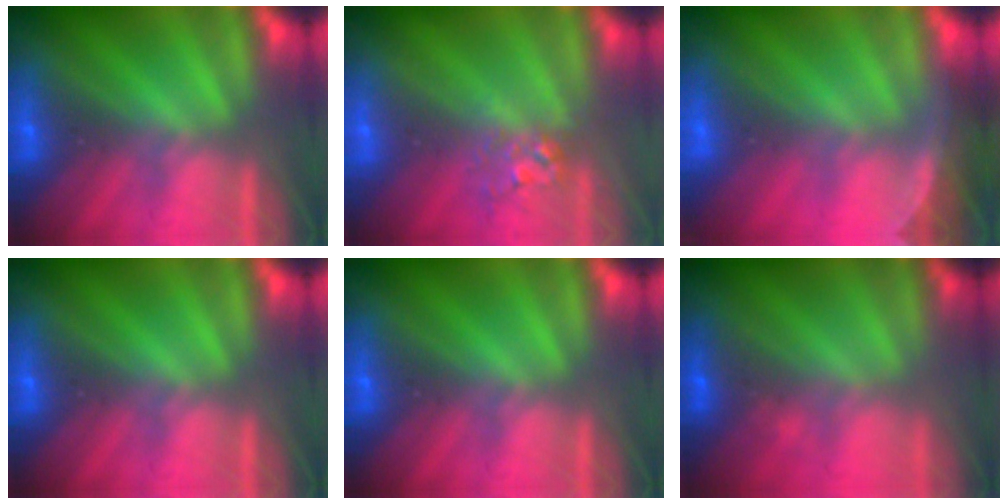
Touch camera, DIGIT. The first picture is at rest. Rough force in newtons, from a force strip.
{"total": 2.7}
{"total": 3.8}
{"total": 0.0}
{"total": 0.0}
{"total": 1.9}